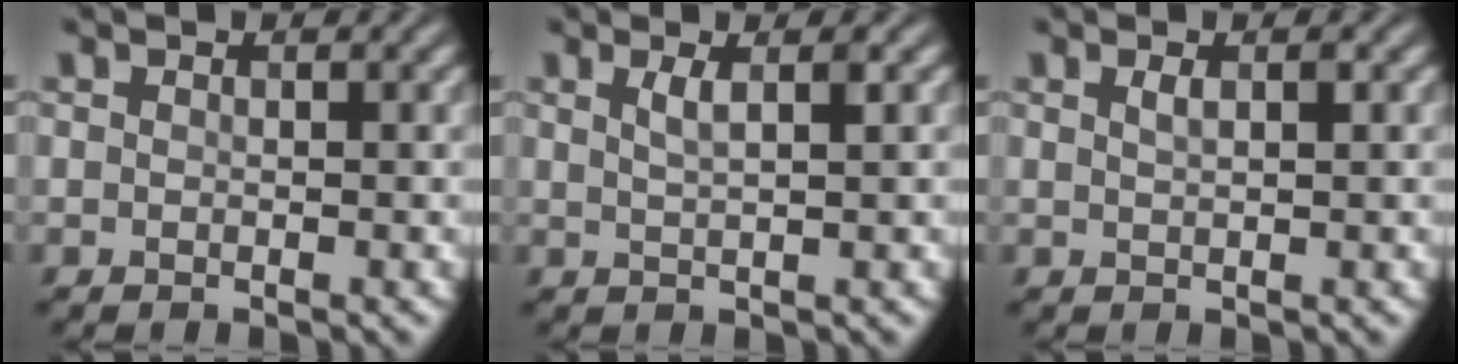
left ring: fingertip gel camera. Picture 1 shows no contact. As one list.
[{"total": 2.0, "force": [0.8, 0.6, 1.7], "torque": [-0.025, 0.003, 0.009]}, {"total": 1.1, "force": [0.5, 0.2, 0.9], "torque": [-0.018, 0.002, 0.007]}]